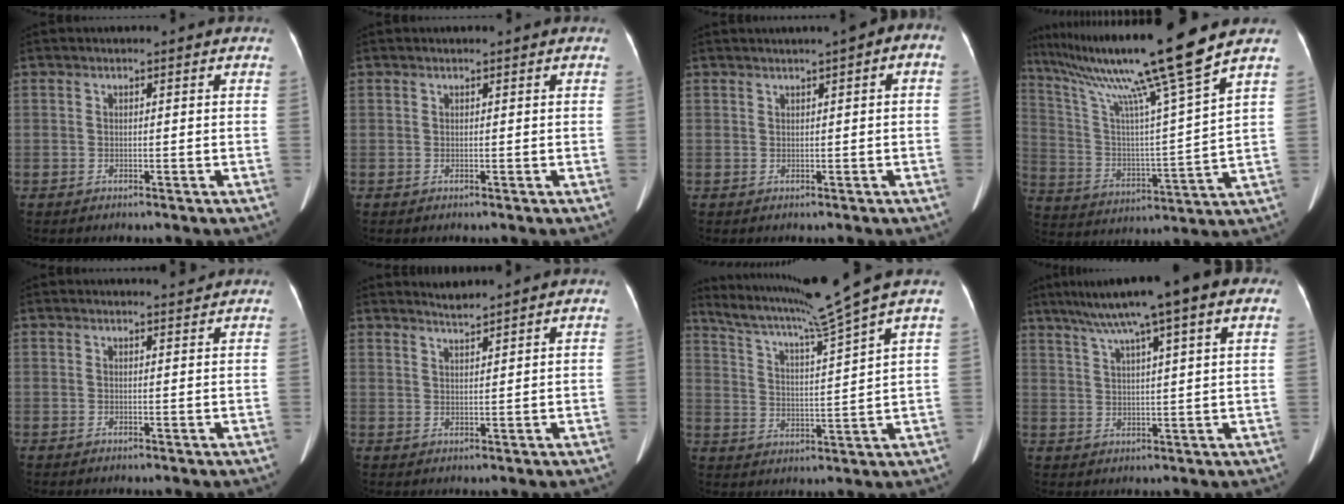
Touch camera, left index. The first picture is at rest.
{"total": 0.0}
{"total": 3.7, "force": [1.2, 0.7, 3.4], "torque": [-0.044, 0.020, 0.012]}
{"total": 19.2, "force": [14.7, -3.0, 12.0], "torque": [-0.215, -0.013, 0.253]}
{"total": 1.1, "force": [1.1, -0.1, -0.1], "torque": [-0.005, -0.009, 0.017]}
{"total": 2.1, "force": [2.1, -0.5, 0.1], "torque": [-0.007, 0.001, 0.044]}
{"total": 11.3, "force": [9.5, -3.4, 5.2], "torque": [-0.095, -0.024, 0.161]}
{"total": 13.7, "force": [8.7, 1.1, 10.4], "torque": [-0.163, 0.047, 0.129]}